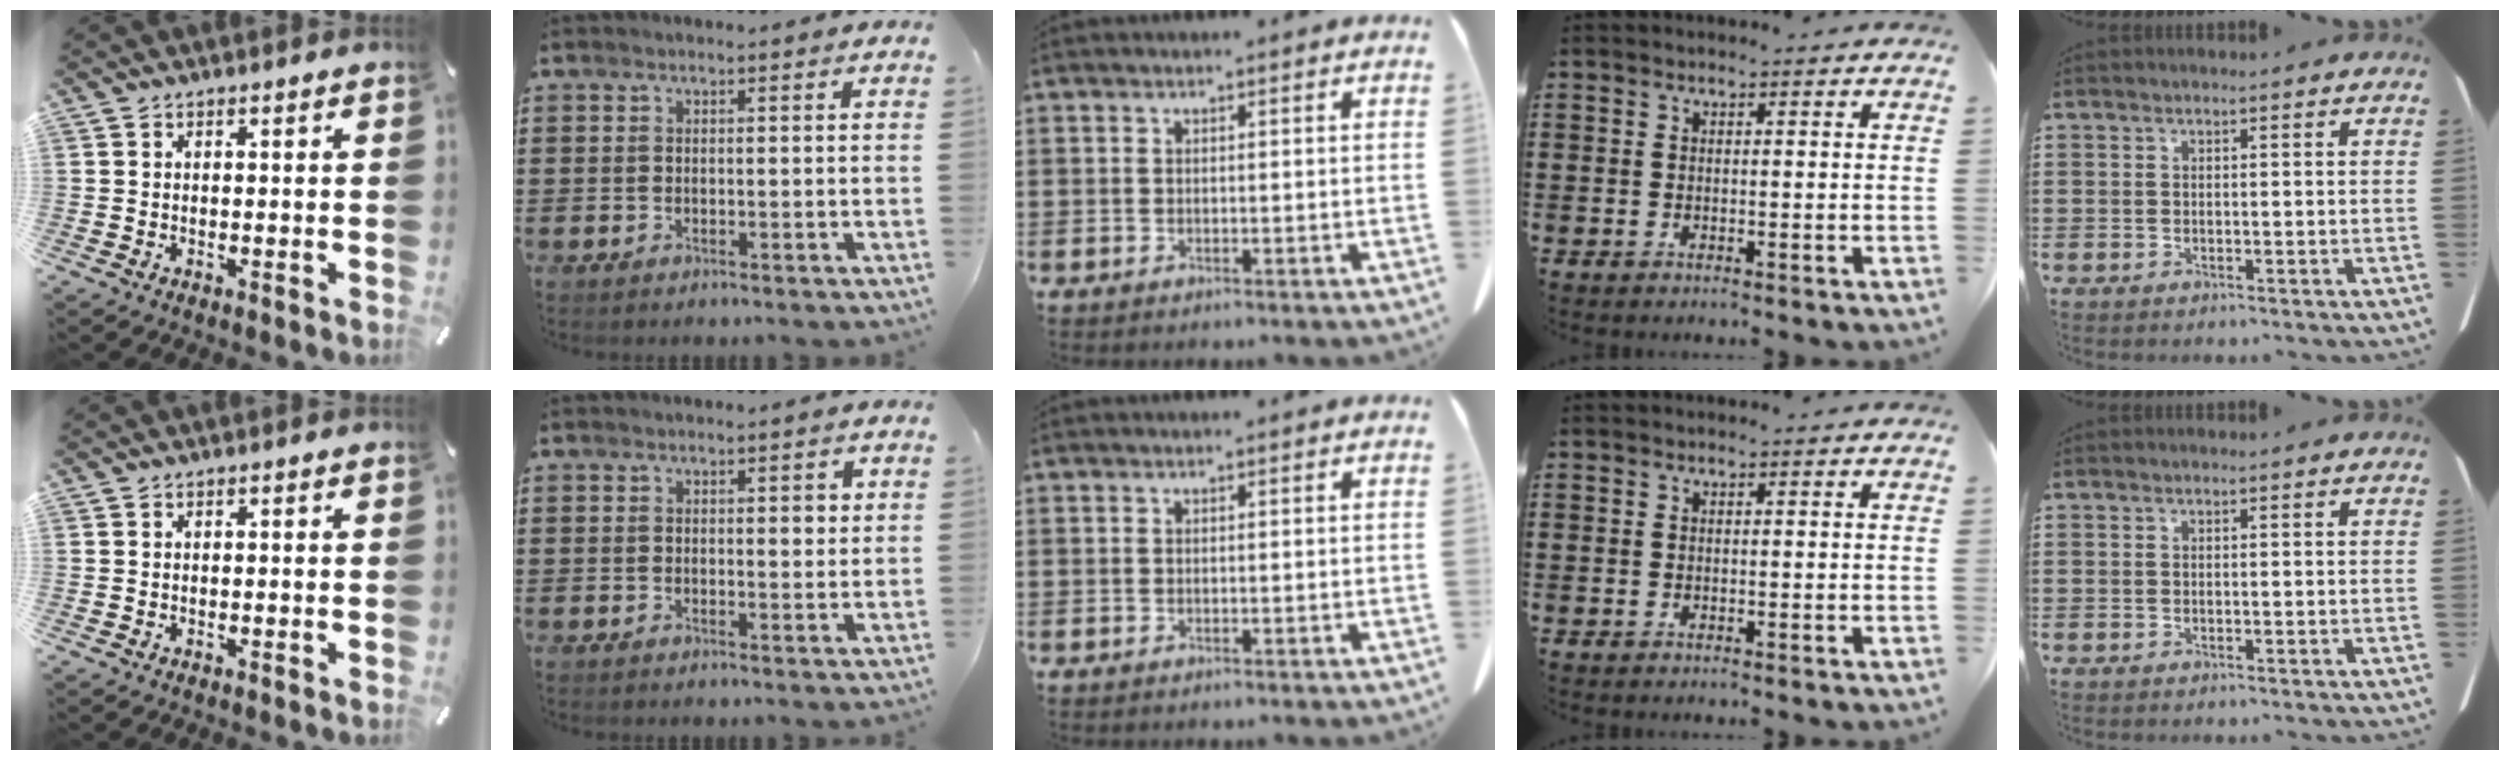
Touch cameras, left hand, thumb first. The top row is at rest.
{"index": {"total": 2.0, "force": [0.7, 0.9, 1.7], "torque": [-0.010, -0.004, 0.005]}}